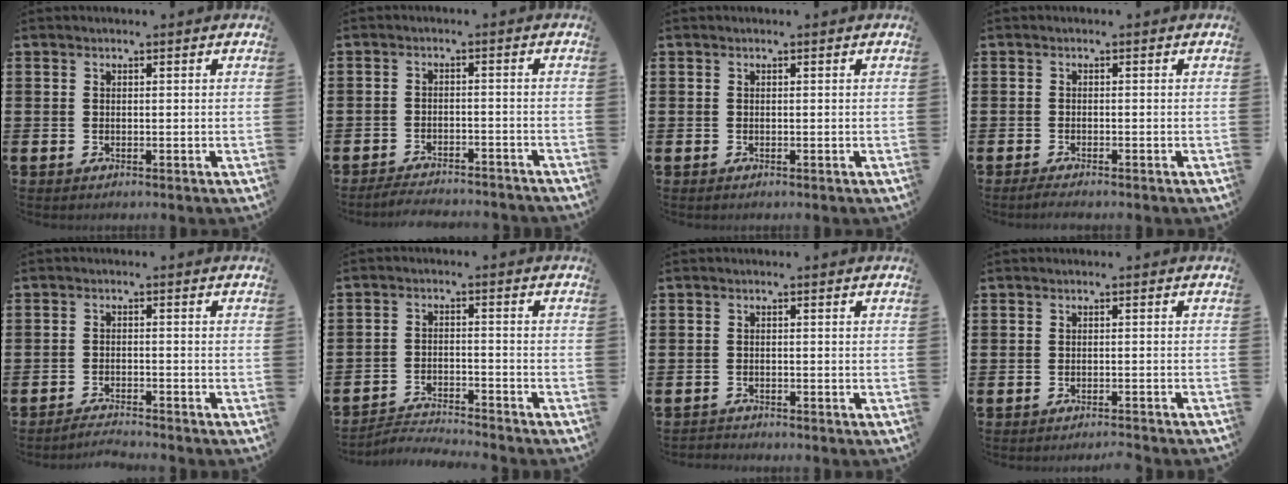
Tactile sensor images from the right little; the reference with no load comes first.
{"total": 2.7, "force": [-2.7, 0.0, 0.2], "torque": [-0.006, 0.004, -0.056]}
{"total": 0.0}
{"total": 1.1, "force": [-0.8, 0.1, 0.7], "torque": [-0.012, -0.003, -0.016]}
{"total": 2.1, "force": [-2.1, -0.2, 0.2], "torque": [-0.005, 0.003, -0.042]}
{"total": 3.1, "force": [-3.1, 0.0, -0.1], "torque": [-0.005, 0.003, -0.069]}
{"total": 0.9, "force": [-0.9, 0.1, -0.1], "torque": [-0.001, 0.001, -0.020]}
{"total": 1.1, "force": [-1.1, -0.2, 0.1], "torque": [-0.001, 0.002, -0.022]}